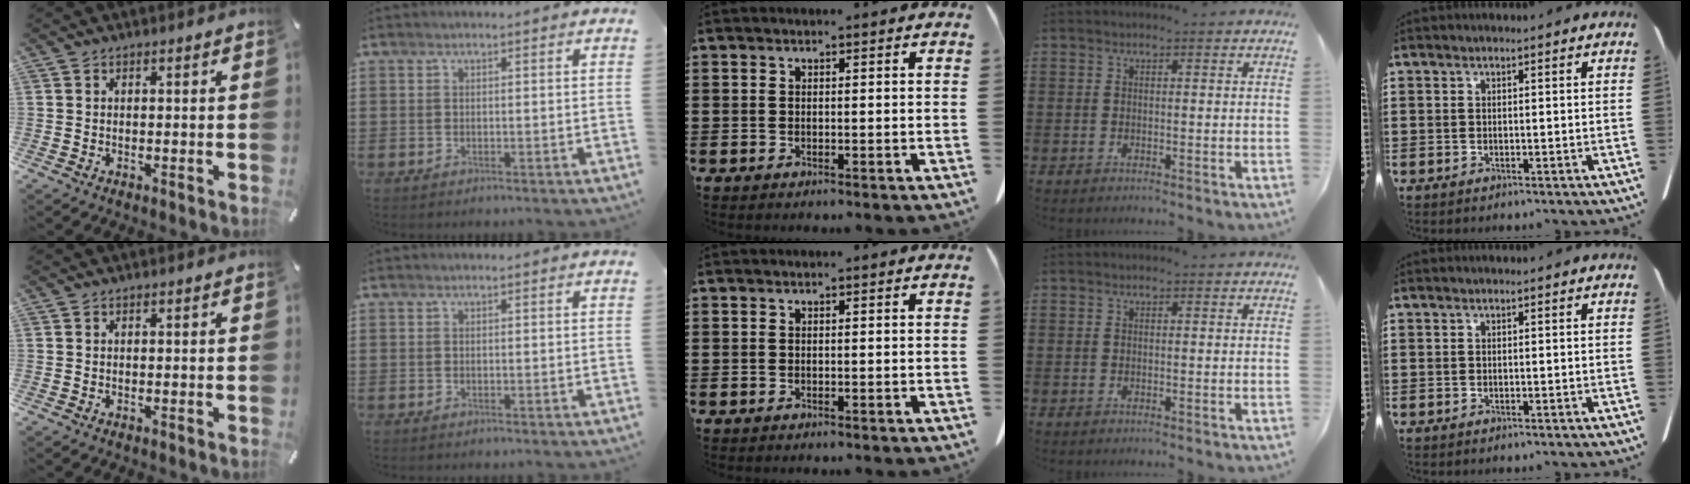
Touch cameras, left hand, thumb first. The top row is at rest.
{}